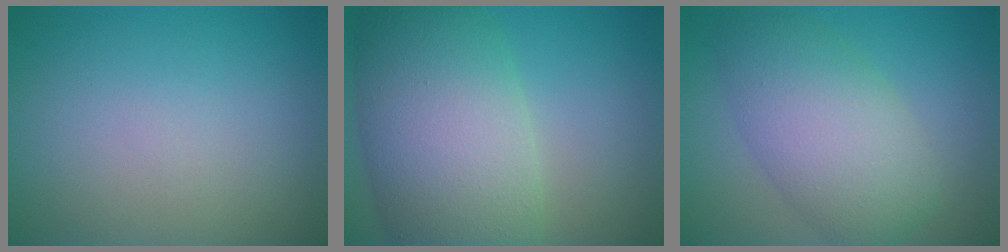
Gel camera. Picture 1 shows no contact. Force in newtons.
{"total": 11.4, "press": 11.4, "slide": 0.5}
{"total": 6.8, "press": 6.8, "slide": 0.2}